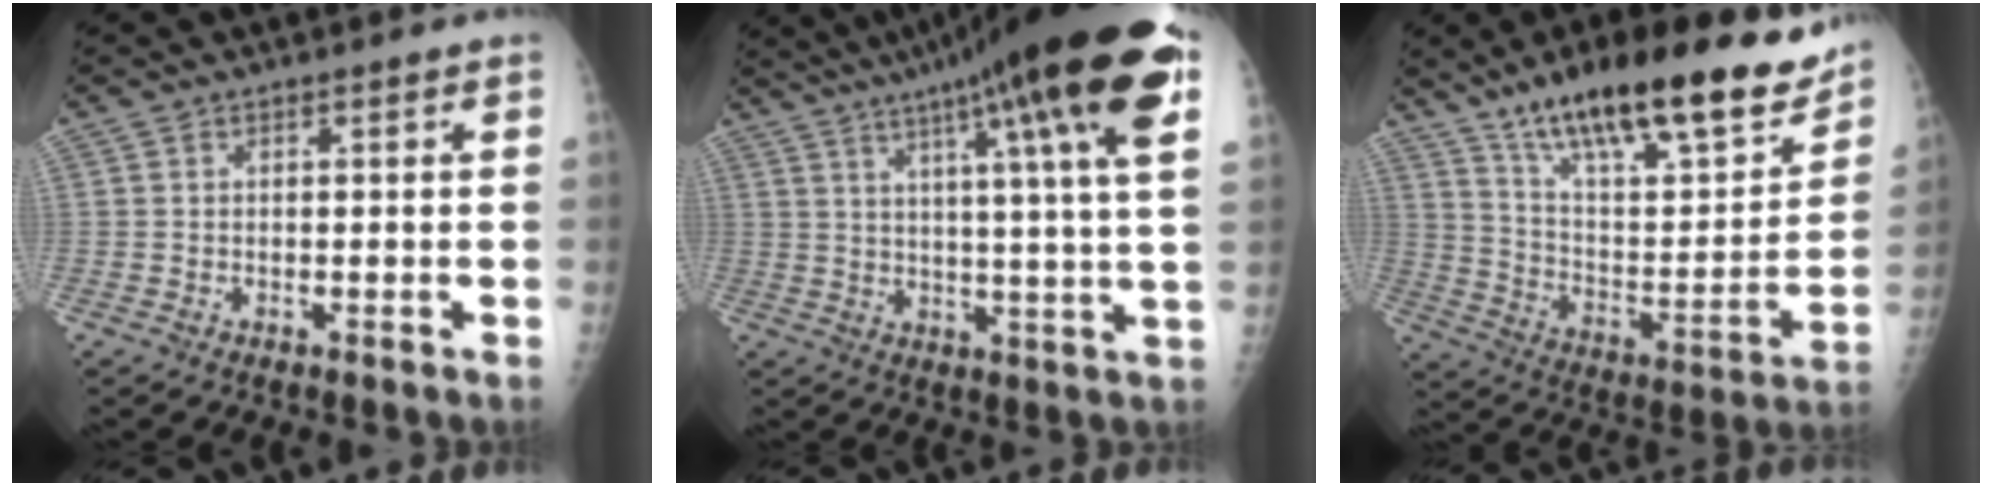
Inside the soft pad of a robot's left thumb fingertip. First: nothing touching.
{"total": 23.6, "force": [12.2, 2.2, 20.1], "torque": [-0.301, -0.009, 0.162]}
{"total": 27.1, "force": [19.5, 7.4, 17.3], "torque": [-0.237, -0.071, 0.316]}